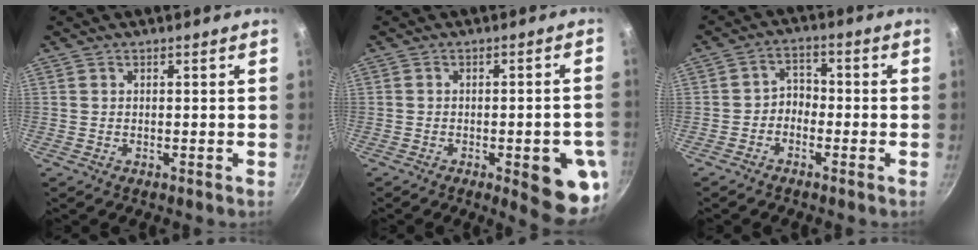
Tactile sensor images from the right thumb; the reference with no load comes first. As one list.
[{"total": 11.5, "force": [-3.9, 3.3, 10.3], "torque": [-0.102, 0.012, -0.047]}, {"total": 3.8, "force": [-1.7, 2.8, 1.8], "torque": [-0.012, 0.029, -0.038]}]